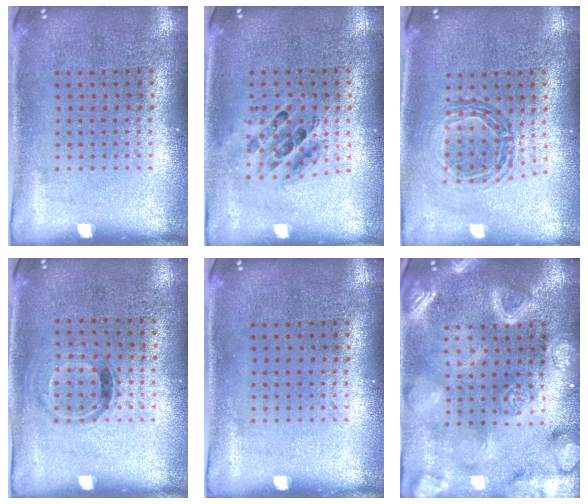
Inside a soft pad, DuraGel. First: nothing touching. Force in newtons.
{"total": 0.7, "press": 0.7, "slide": 0.0}
{"total": 0.8, "press": 0.8, "slide": 0.0}
{"total": 0.9, "press": 0.7, "slide": 0.6}
{"total": 0.0}
{"total": 5.4, "press": 5.4, "slide": 0.6}